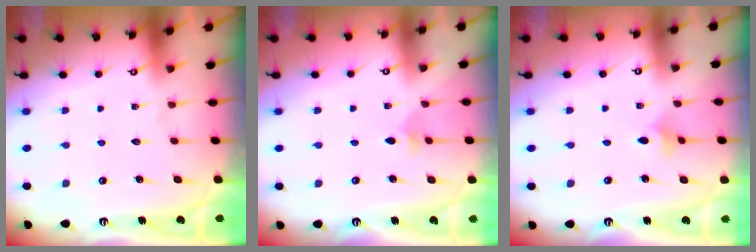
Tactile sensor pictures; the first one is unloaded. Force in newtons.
{"total": 2.2, "press": 2.1, "slide": 0.6}
{"total": 2.3, "press": 2.2, "slide": 0.5}